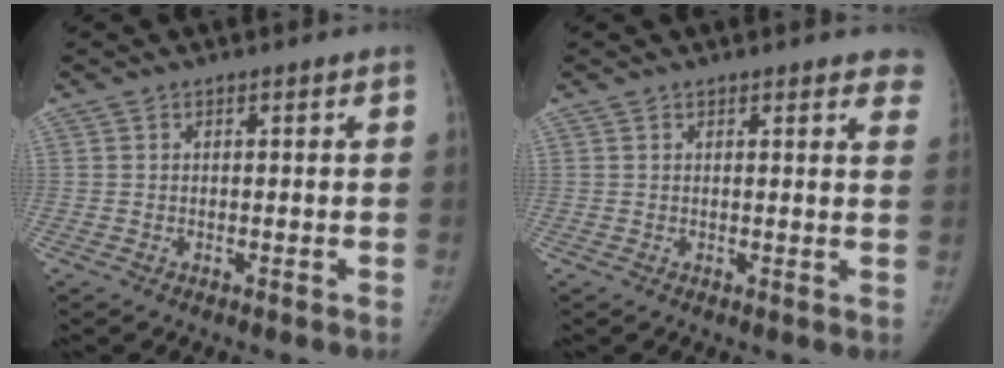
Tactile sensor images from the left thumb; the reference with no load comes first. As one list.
[{"total": 5.0, "force": [4.2, 1.6, 2.2], "torque": [0.004, -0.016, 0.029]}]